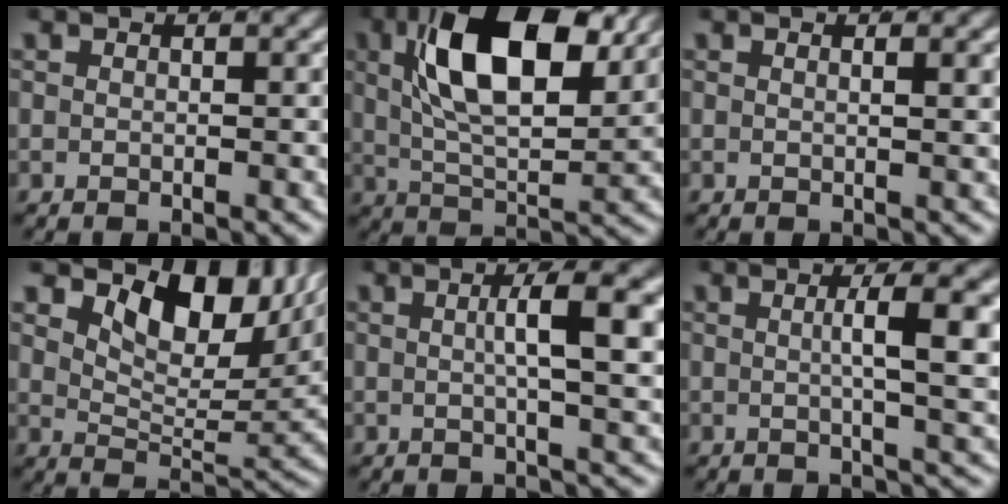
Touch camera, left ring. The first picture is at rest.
{"total": 10.4, "force": [3.8, 4.0, 8.8], "torque": [-0.155, -0.007, 0.067]}
{"total": 1.1, "force": [0.4, -0.5, 0.8], "torque": [-0.011, -0.003, 0.009]}
{"total": 10.0, "force": [4.9, 4.8, 7.3], "torque": [-0.101, 0.002, 0.076]}
{"total": 4.5, "force": [0.7, -0.3, 4.4], "torque": [-0.065, 0.002, 0.014]}
{"total": 4.4, "force": [0.8, -0.3, 4.4], "torque": [-0.063, -0.002, 0.015]}